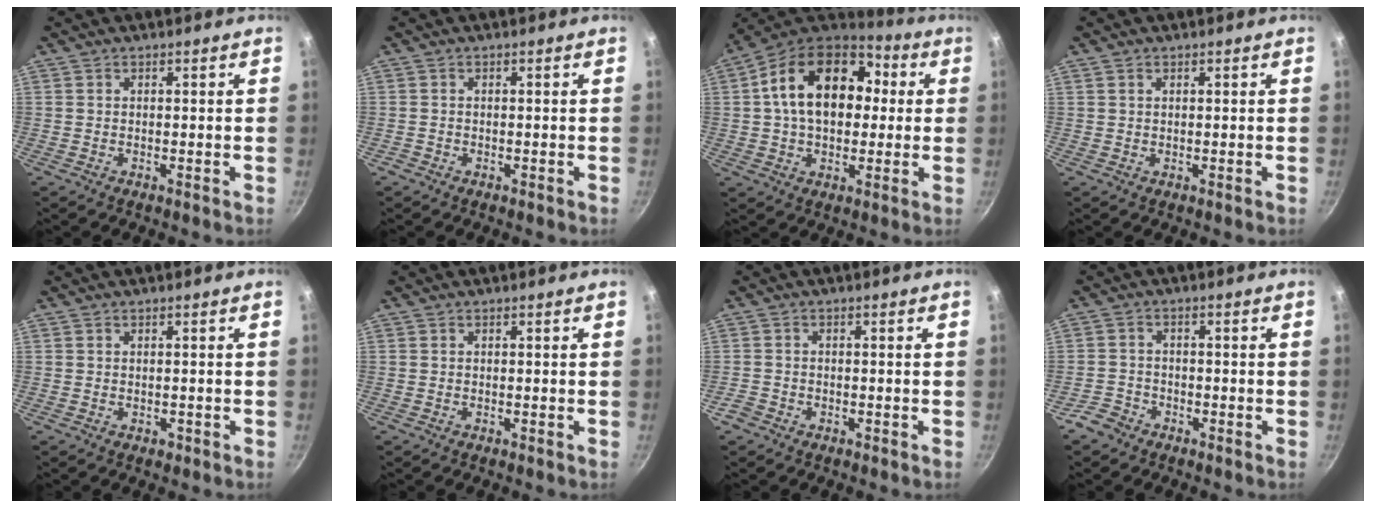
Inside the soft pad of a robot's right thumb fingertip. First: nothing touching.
{"total": 0.6, "force": [-0.4, 0.4, 0.0], "torque": [-0.002, 0.004, -0.007]}
{"total": 20.1, "force": [3.2, 13.7, 14.3], "torque": [-0.211, 0.032, 0.038]}
{"total": 0.7, "force": [0.4, 0.4, 0.4], "torque": [-0.006, 0.001, 0.008]}
{"total": 0.9, "force": [-0.3, 0.6, 0.5], "torque": [-0.004, 0.001, -0.004]}
{"total": 0.0}
{"total": 2.2, "force": [-1.4, 1.6, 0.7], "torque": [-0.015, 0.013, -0.026]}
{"total": 3.6, "force": [-2.6, 2.3, 0.8], "torque": [-0.011, 0.031, -0.049]}